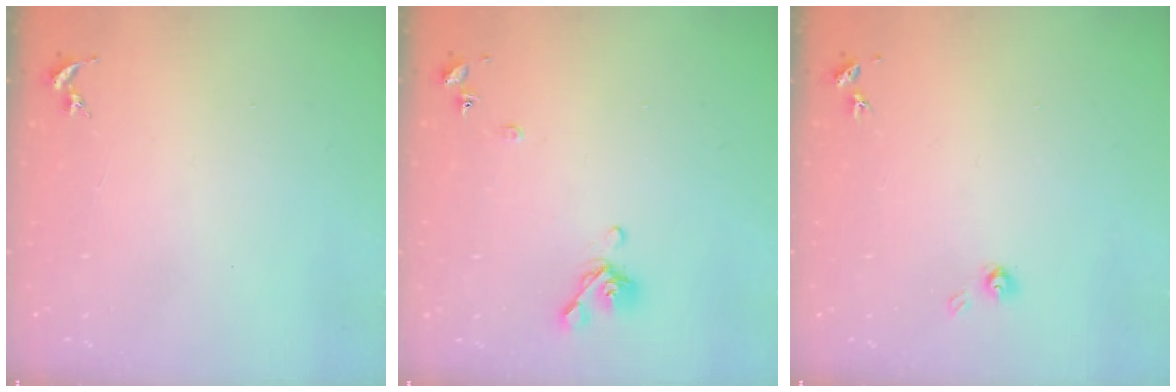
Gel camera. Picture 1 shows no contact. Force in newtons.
{"total": 8.6, "press": 8.4, "slide": 1.4}
{"total": 4.1, "press": 4.1, "slide": 0.4}